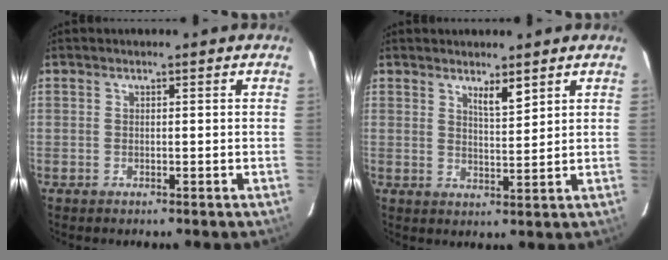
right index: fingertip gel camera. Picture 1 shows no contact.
{"total": 3.1, "force": [2.3, 0.4, 2.1], "torque": [-0.039, -0.009, 0.044]}